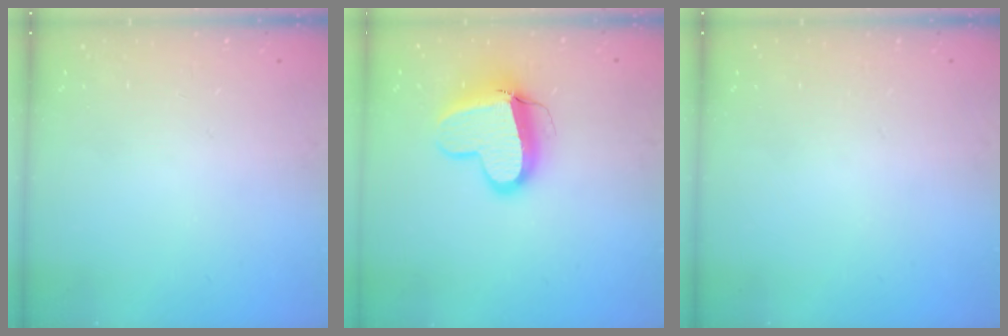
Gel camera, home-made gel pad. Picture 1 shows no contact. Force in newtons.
{"total": 15.6, "press": 15.5, "slide": 1.5}
{"total": 0.0}